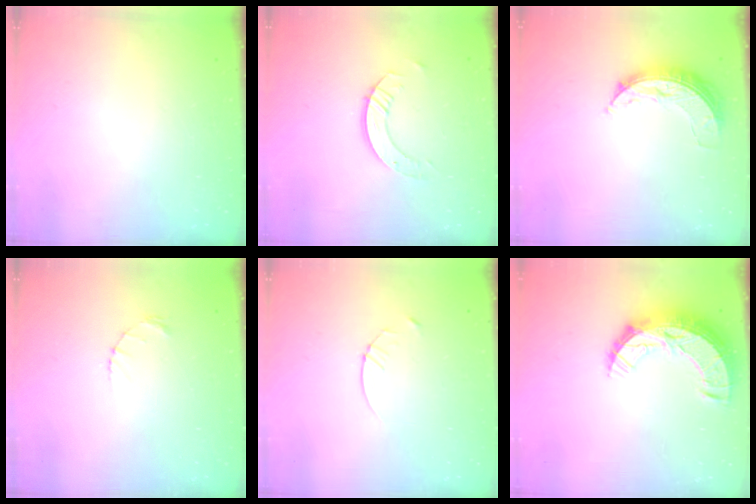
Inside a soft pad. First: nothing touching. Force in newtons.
{"total": 6.5, "press": 6.4, "slide": 0.7}
{"total": 7.2, "press": 7.2, "slide": 0.4}
{"total": 1.2, "press": 1.1, "slide": 0.2}
{"total": 2.9, "press": 2.9, "slide": 0.4}
{"total": 13.4, "press": 13.4, "slide": 0.9}